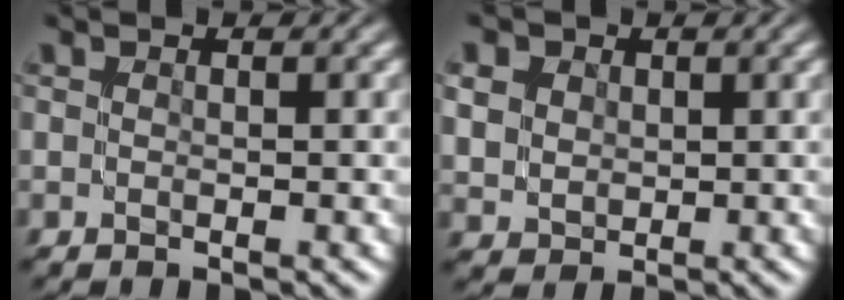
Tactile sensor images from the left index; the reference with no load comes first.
{"total": 4.6, "force": [1.9, 3.7, 2.1], "torque": [-0.079, 0.016, 0.036]}